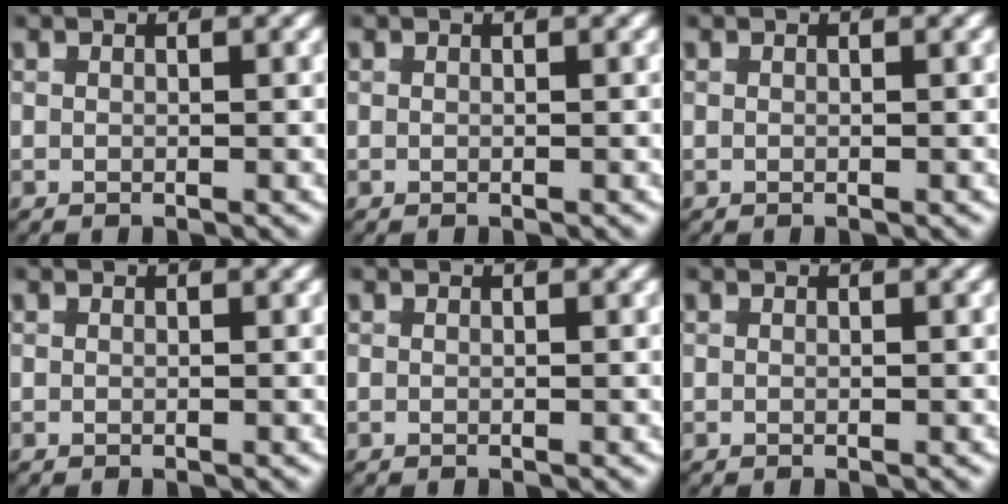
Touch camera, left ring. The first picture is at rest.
{"total": 0.0}
{"total": 0.0}
{"total": 0.0}
{"total": 0.0}
{"total": 0.0}